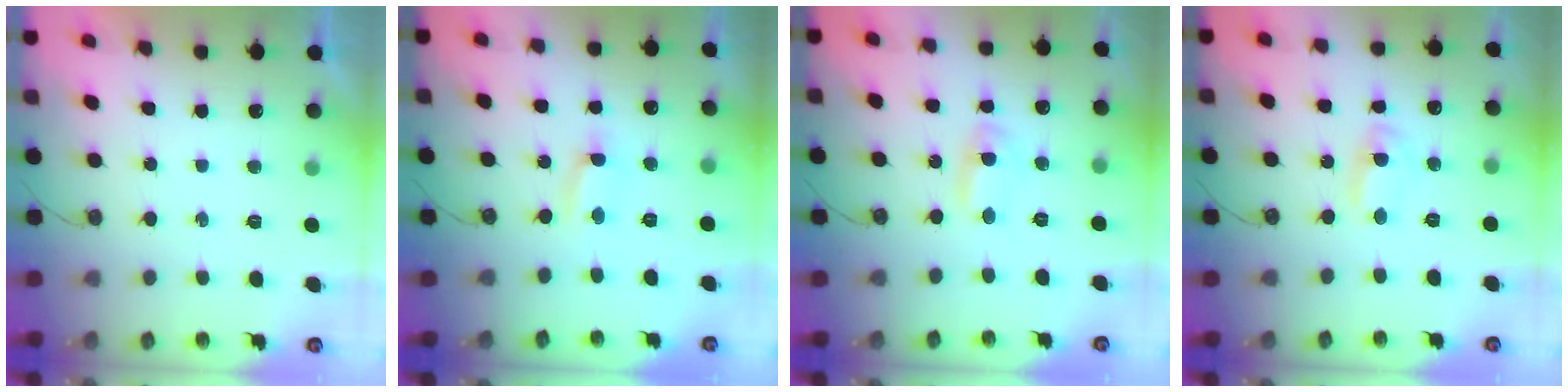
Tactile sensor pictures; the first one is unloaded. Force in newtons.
{"total": 1.5, "press": 1.5, "slide": 0.3}
{"total": 4.6, "press": 0.9, "slide": 4.5}
{"total": 3.9, "press": 3.9, "slide": 0.3}